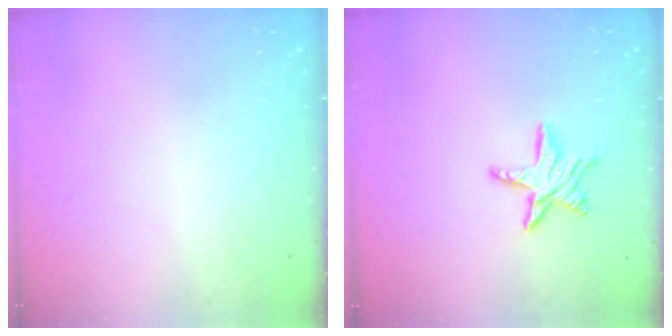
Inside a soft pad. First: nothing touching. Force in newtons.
{"total": 9.4, "press": 9.4, "slide": 0.7}